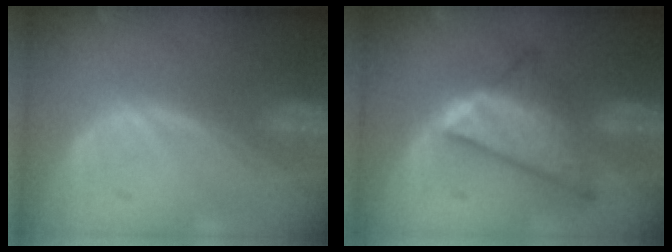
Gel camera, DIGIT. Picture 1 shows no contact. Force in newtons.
{"total": 8.9, "press": 8.9, "slide": 0.5}